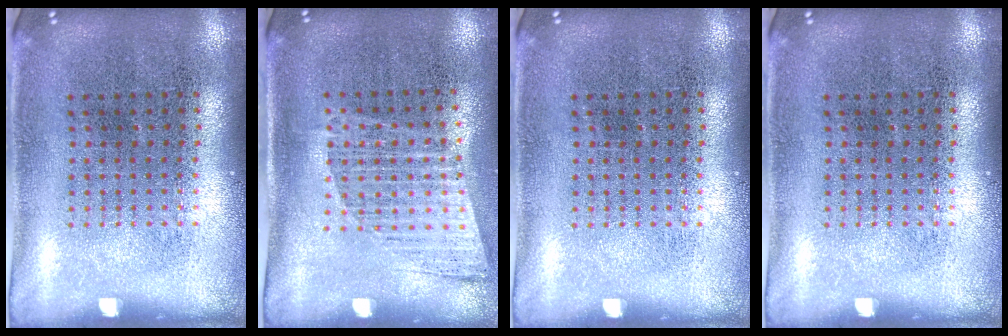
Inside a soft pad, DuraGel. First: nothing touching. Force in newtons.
{"total": 1.2, "press": 1.0, "slide": 0.7}
{"total": 0.0}
{"total": 0.0}